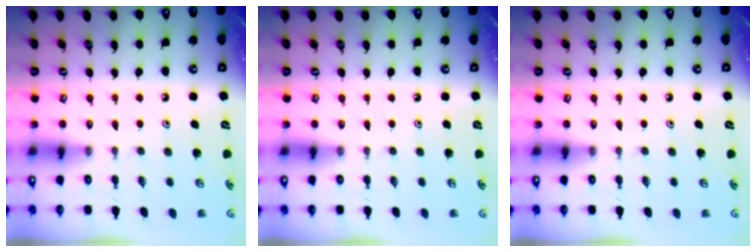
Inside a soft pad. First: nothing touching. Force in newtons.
{"total": 0.0}
{"total": 0.0}